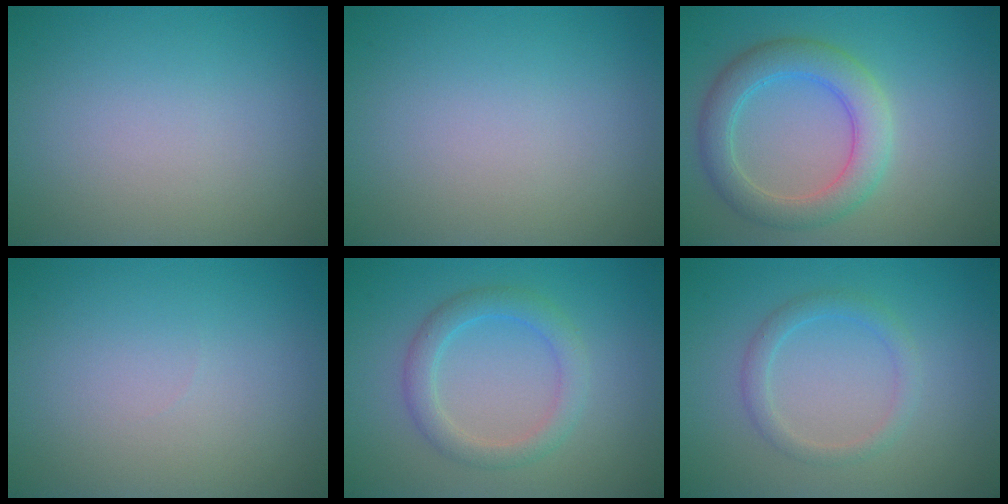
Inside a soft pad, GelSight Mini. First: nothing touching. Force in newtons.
{"total": 0.0}
{"total": 4.5, "press": 4.5, "slide": 0.3}
{"total": 0.0}
{"total": 2.9, "press": 2.9, "slide": 0.2}
{"total": 1.9, "press": 1.9, "slide": 0.2}